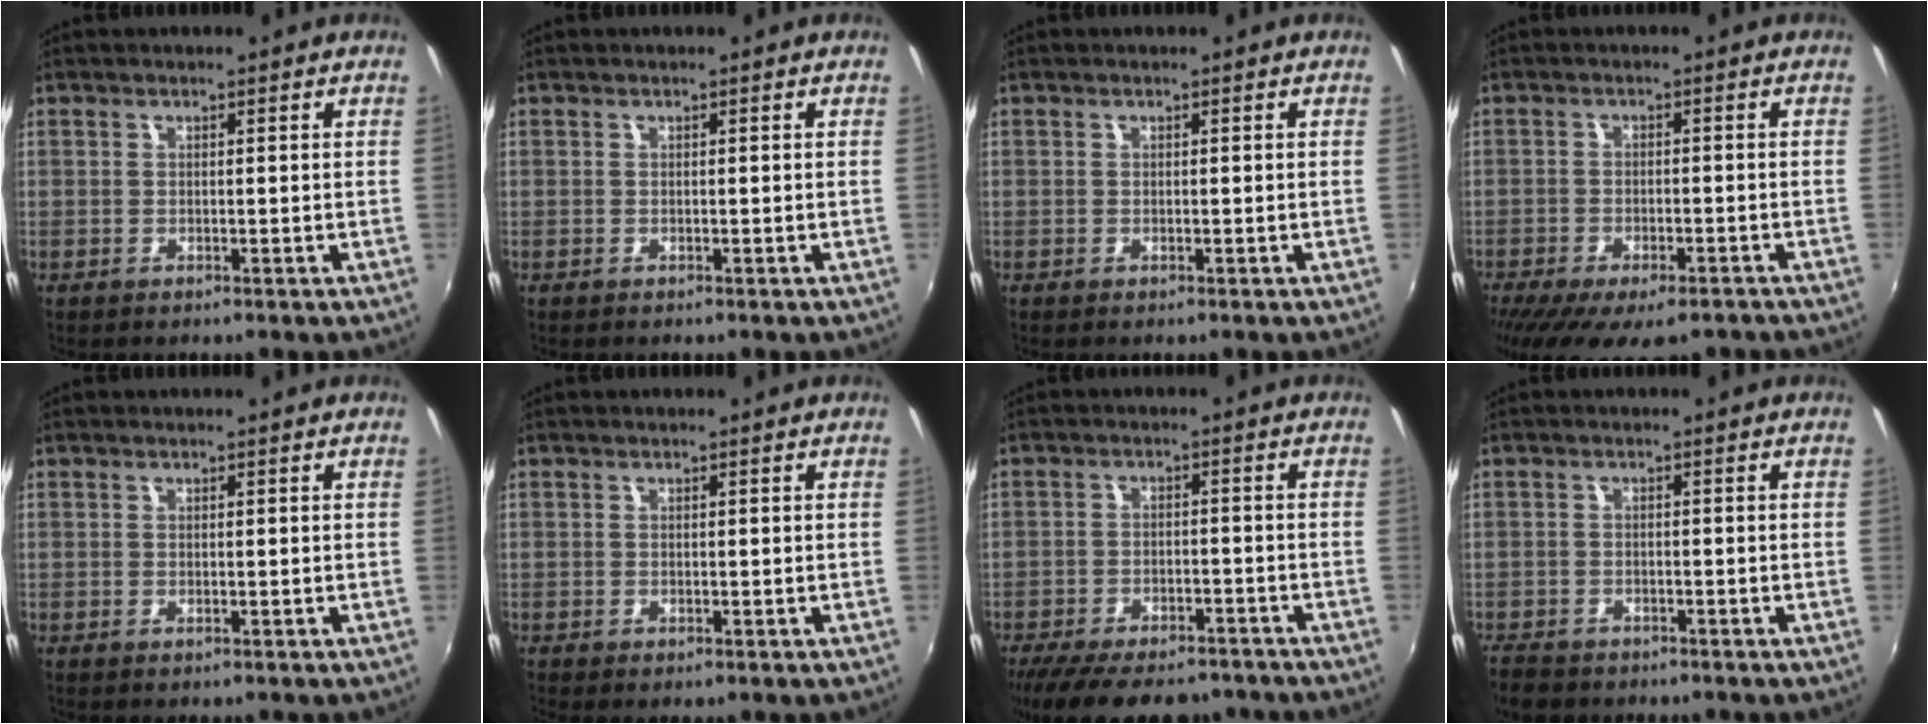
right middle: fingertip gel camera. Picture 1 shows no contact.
{"total": 0.0}
{"total": 0.0}
{"total": 15.8, "force": [-11.5, 5.9, 9.2], "torque": [-0.186, -0.049, -0.165]}
{"total": 0.0}
{"total": 0.9, "force": [-0.4, 0.2, 0.8], "torque": [-0.014, -0.004, -0.004]}
{"total": 17.2, "force": [-13.6, 6.6, 8.3], "torque": [-0.175, -0.023, -0.196]}
{"total": 5.7, "force": [-4.6, 2.6, 2.1], "torque": [-0.066, -0.017, -0.083]}